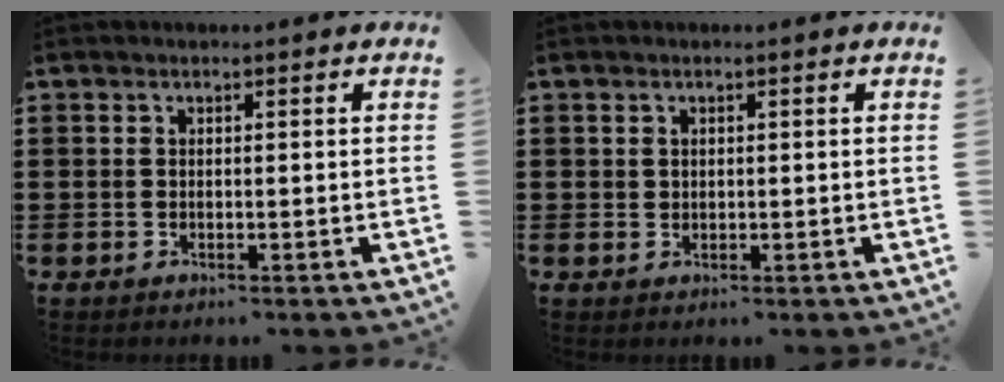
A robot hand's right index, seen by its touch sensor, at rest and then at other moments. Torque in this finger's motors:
{"motor_torque": [-0.97, 1.16, -0.03, -0.01]}